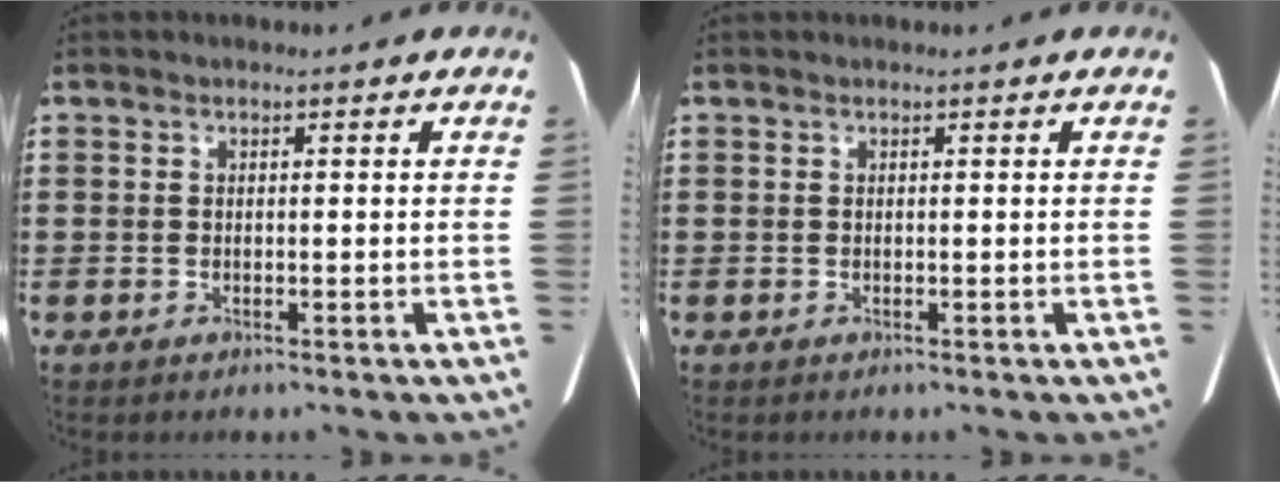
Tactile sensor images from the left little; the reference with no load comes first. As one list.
[{"total": 0.0}]